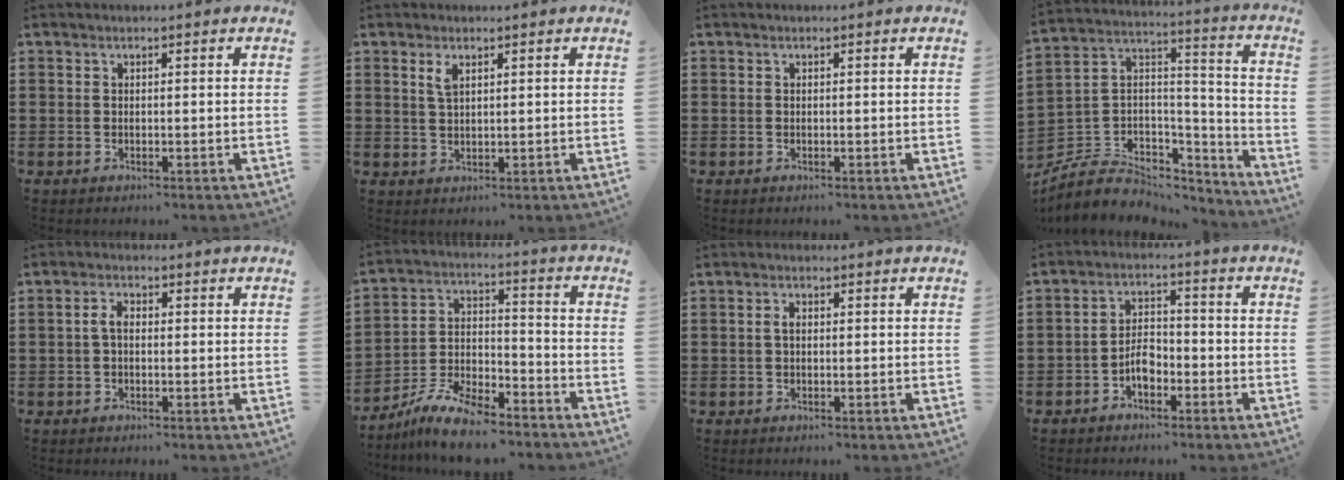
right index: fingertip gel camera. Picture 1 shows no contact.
{"total": 2.1, "force": [1.2, 0.7, 1.6], "torque": [-0.035, 0.003, 0.020]}
{"total": 0.0}
{"total": 5.6, "force": [-3.6, 4.2, 1.0], "torque": [-0.039, -0.008, -0.068]}
{"total": 2.2, "force": [-0.2, 1.0, 1.9], "torque": [-0.044, 0.000, -0.007]}
{"total": 9.0, "force": [-7.8, 2.0, 3.9], "torque": [-0.084, 0.019, -0.152]}
{"total": 1.3, "force": [0.1, 0.6, 1.2], "torque": [-0.023, 0.004, 0.000]}
{"total": 4.3, "force": [-2.2, 2.2, 2.9], "torque": [-0.067, 0.001, -0.045]}